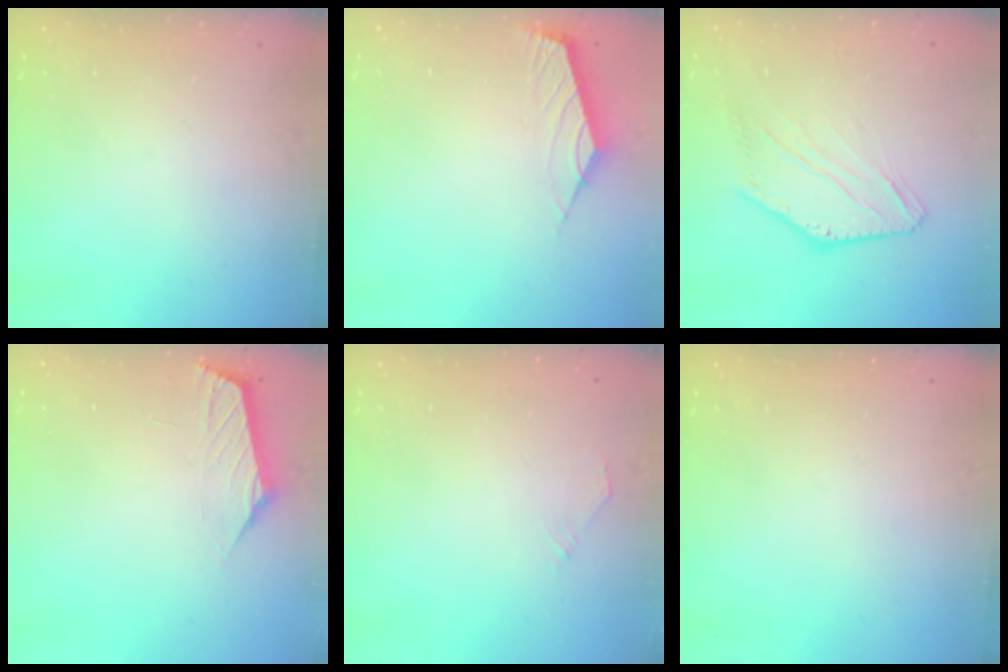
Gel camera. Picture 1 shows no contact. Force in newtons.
{"total": 2.3, "press": 2.3, "slide": 0.6}
{"total": 8.0, "press": 8.0, "slide": 1.0}
{"total": 1.0, "press": 0.9, "slide": 0.4}
{"total": 2.4, "press": 2.4, "slide": 0.5}
{"total": 0.0}